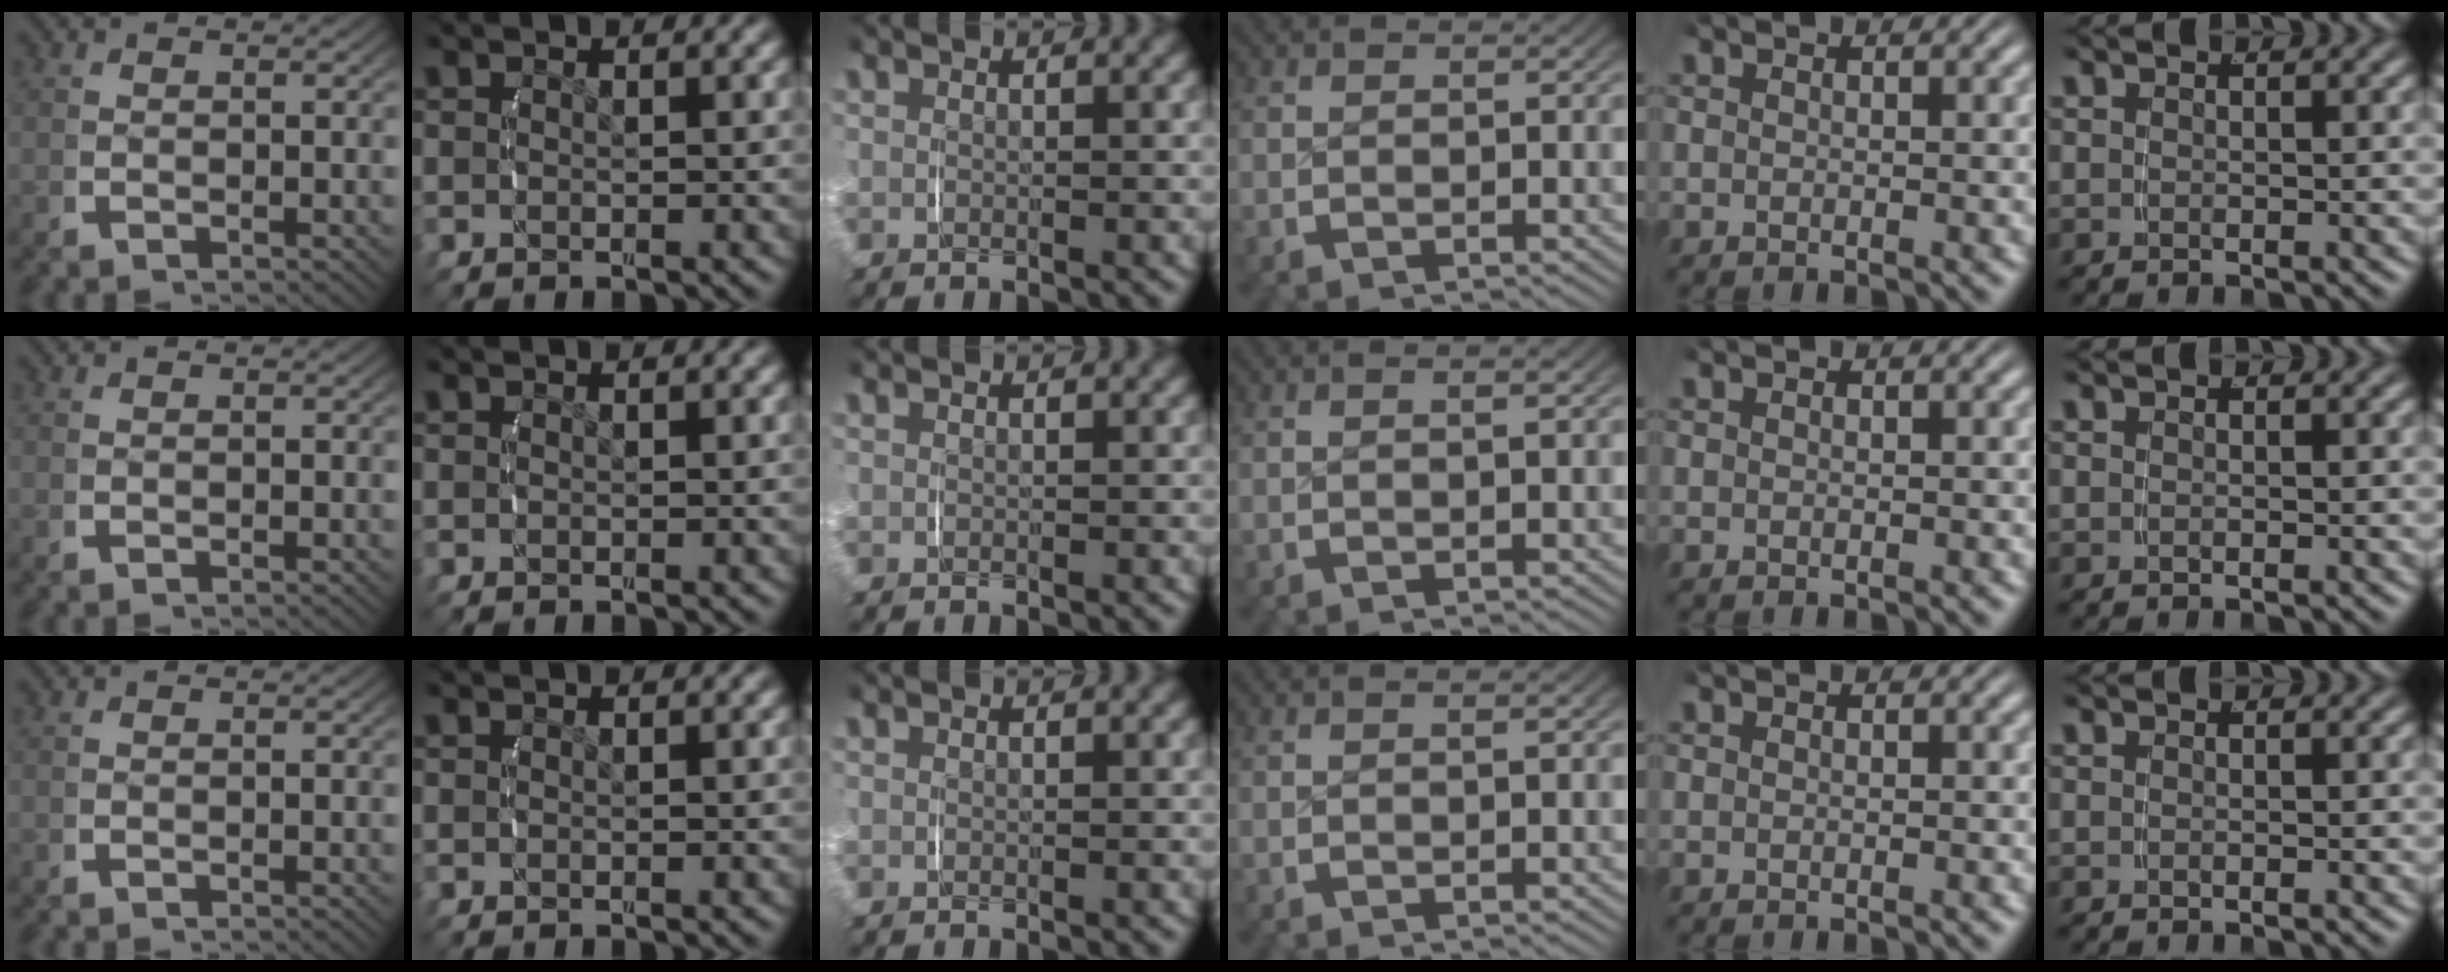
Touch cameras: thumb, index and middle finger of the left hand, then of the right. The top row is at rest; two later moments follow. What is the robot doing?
{"motion": "lift_and_place", "object": "measuring cup"}